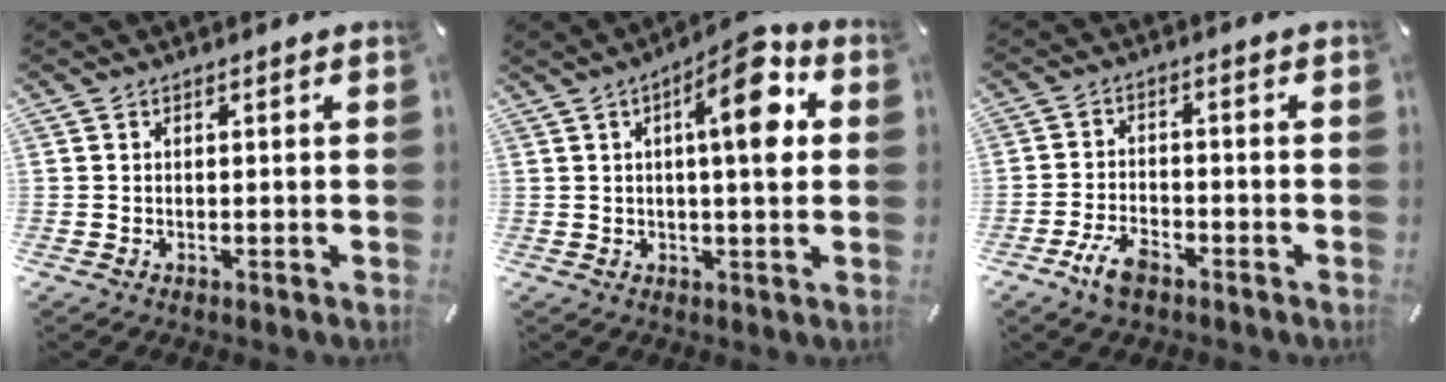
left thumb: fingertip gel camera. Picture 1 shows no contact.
{"total": 12.0, "force": [3.4, 3.6, 10.9], "torque": [-0.151, -0.012, 0.045]}
{"total": 6.2, "force": [-3.8, 2.9, 4.0], "torque": [-0.093, 0.012, -0.073]}